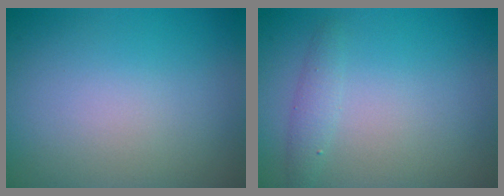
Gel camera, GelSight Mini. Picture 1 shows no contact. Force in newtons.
{"total": 1.3, "press": 1.3, "slide": 0.1}